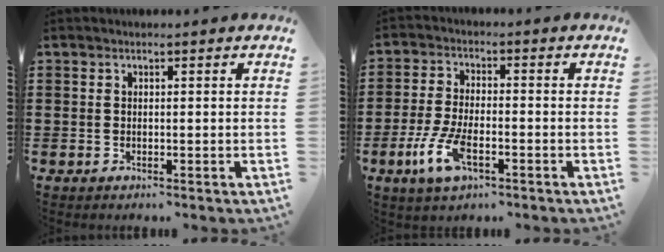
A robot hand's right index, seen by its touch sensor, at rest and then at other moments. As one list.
[{"total": 7.1, "force": [-3.0, 2.7, 5.8], "torque": [-0.140, -0.014, -0.061]}]